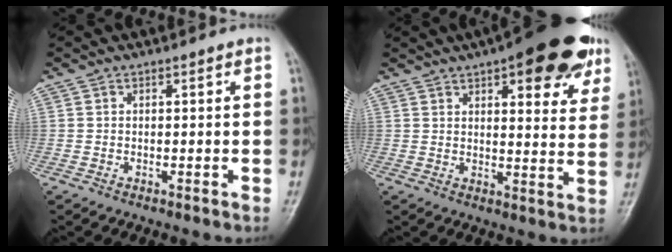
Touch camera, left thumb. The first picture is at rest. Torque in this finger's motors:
{"motor_torque": [1.98, 1.68, 1.24, -1.43, 0.06]}